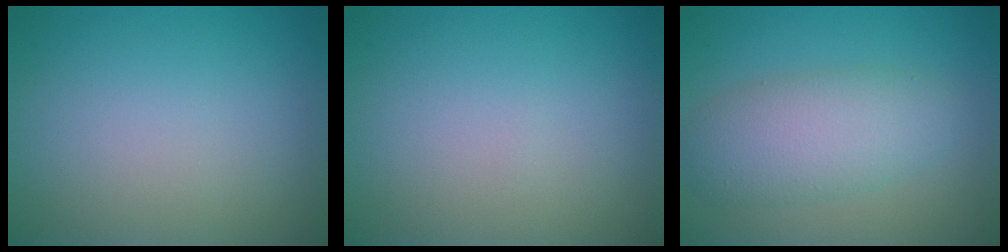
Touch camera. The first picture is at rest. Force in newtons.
{"total": 0.0}
{"total": 4.9, "press": 4.9, "slide": 0.4}